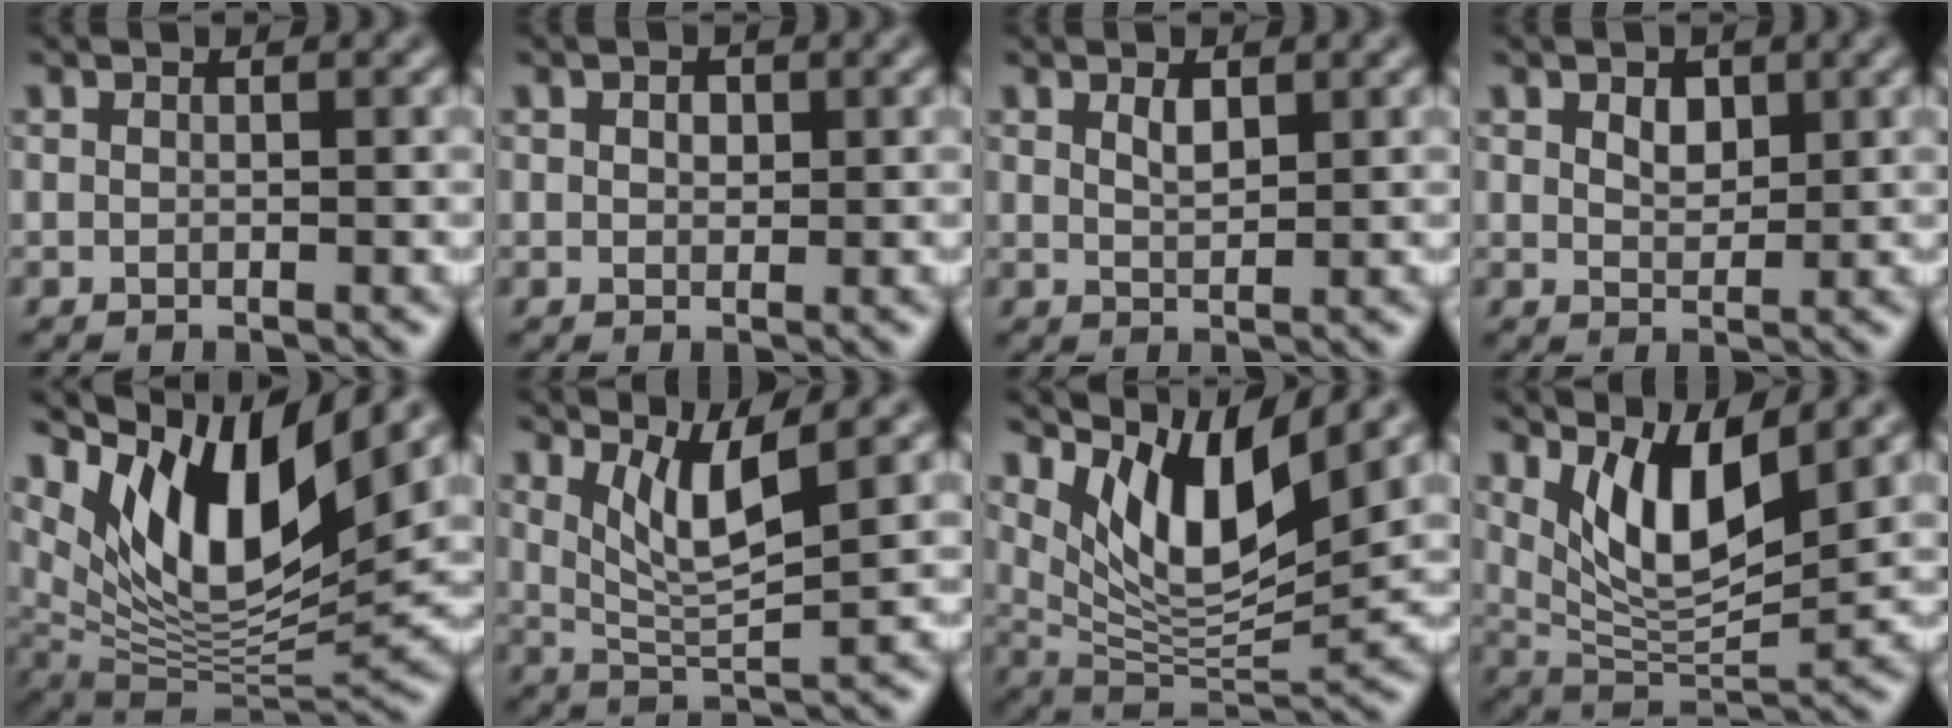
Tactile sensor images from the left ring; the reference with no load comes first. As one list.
[{"total": 1.1, "force": [0.4, 0.8, 0.7], "torque": [-0.012, 0.001, 0.005]}, {"total": 1.5, "force": [0.9, 0.6, 1.1], "torque": [-0.022, -0.001, 0.018]}, {"total": 1.9, "force": [1.0, 1.2, 1.2], "torque": [-0.022, -0.001, 0.019]}, {"total": 12.3, "force": [6.4, 4.6, 9.5], "torque": [-0.157, -0.009, 0.125]}, {"total": 4.7, "force": [2.4, 1.0, 3.9], "torque": [-0.075, -0.010, 0.050]}, {"total": 8.9, "force": [4.9, 2.8, 6.9], "torque": [-0.121, -0.017, 0.099]}, {"total": 6.7, "force": [3.3, 2.3, 5.4], "torque": [-0.101, -0.020, 0.065]}]